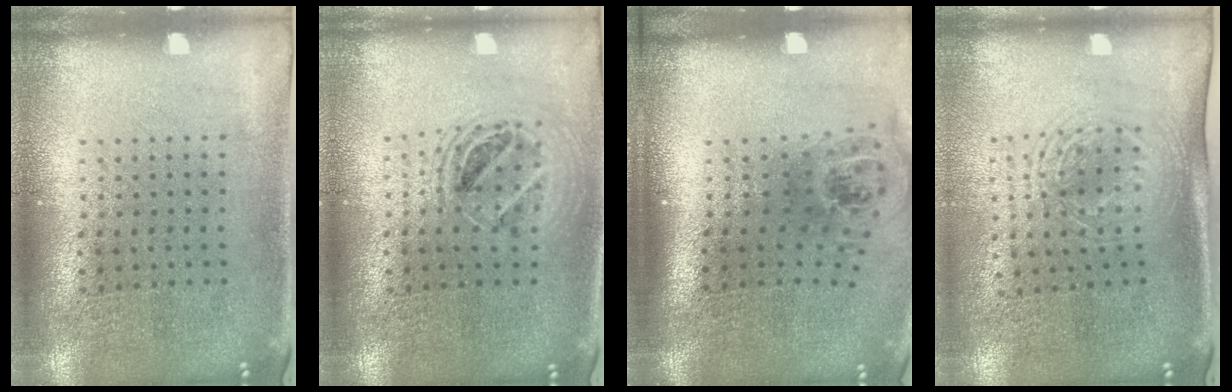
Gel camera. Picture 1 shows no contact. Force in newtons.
{"total": 1.4, "press": 1.3, "slide": 0.6}
{"total": 1.7, "press": 1.3, "slide": 1.1}
{"total": 1.7, "press": 1.4, "slide": 1.0}